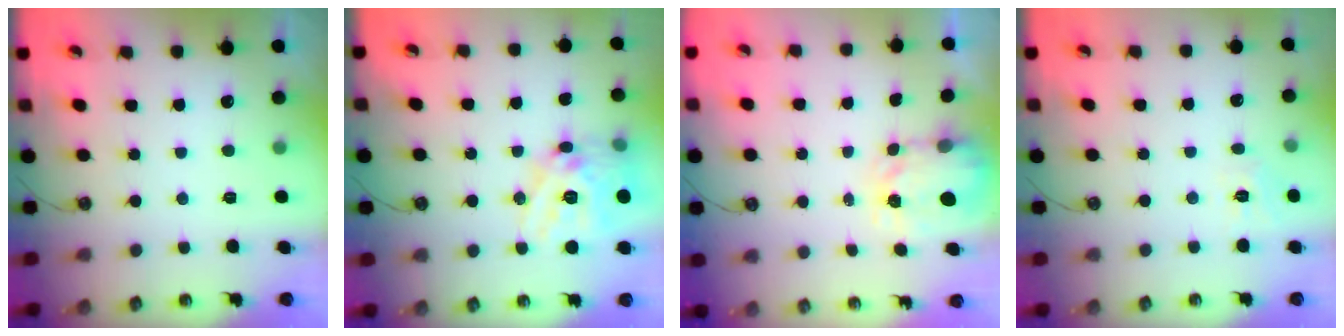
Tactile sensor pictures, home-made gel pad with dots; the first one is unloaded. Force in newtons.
{"total": 20.0, "press": 19.9, "slide": 1.9}
{"total": 3.5, "press": 3.5, "slide": 0.3}
{"total": 4.9, "press": 4.9, "slide": 0.2}